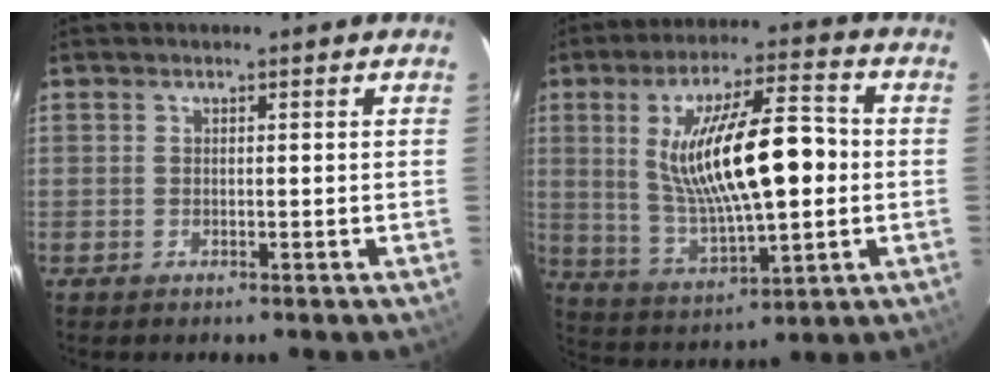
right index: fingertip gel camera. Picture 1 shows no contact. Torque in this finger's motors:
{"motor_torque": [0.85, 0.00, 1.05, 0.21]}